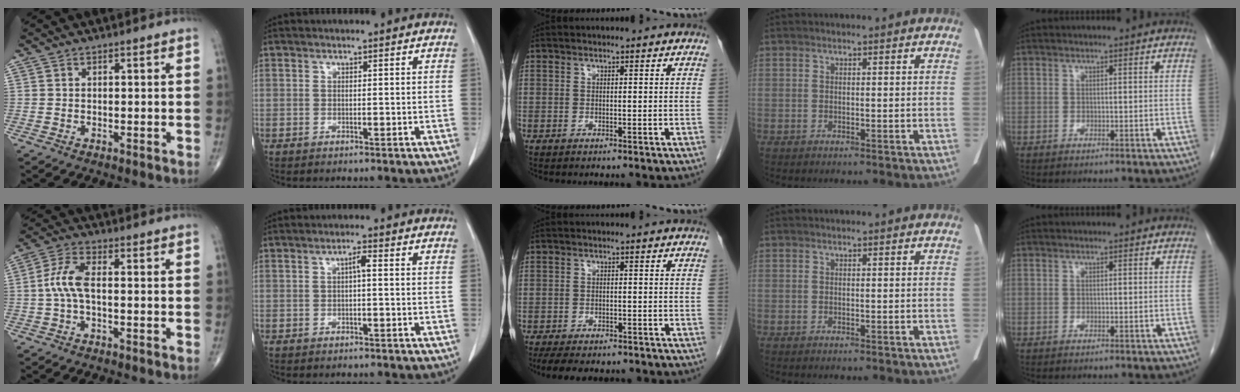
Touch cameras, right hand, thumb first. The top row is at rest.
{"thumb": {"total": 5.3, "force": [-0.5, 1.9, 4.9], "torque": [-0.118, 0.014, -0.014]}, "index": {"total": 1.5, "force": [0.2, 0.3, 1.4], "torque": [-0.024, 0.005, 0.002]}, "middle": {"total": 9.5, "force": [-8.1, 3.0, 3.9], "torque": [-0.065, -0.005, -0.112]}}